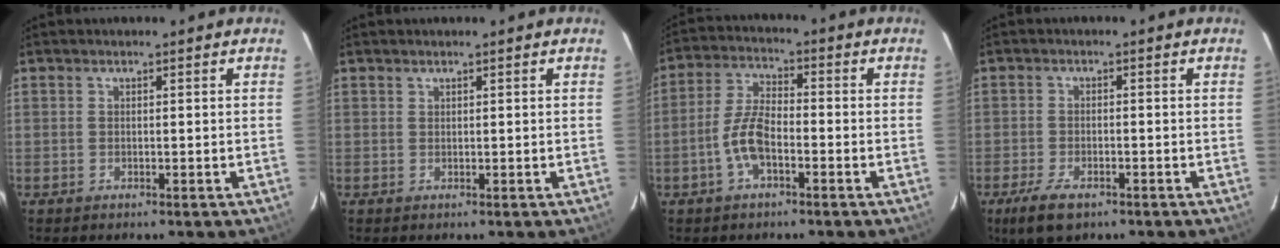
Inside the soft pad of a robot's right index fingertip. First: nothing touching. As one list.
[{"total": 0.0}, {"total": 7.1, "force": [-2.9, 2.9, 5.8], "torque": [-0.127, 0.011, -0.056]}, {"total": 6.2, "force": [-4.0, 2.6, 4.0], "torque": [-0.100, -0.017, -0.070]}]